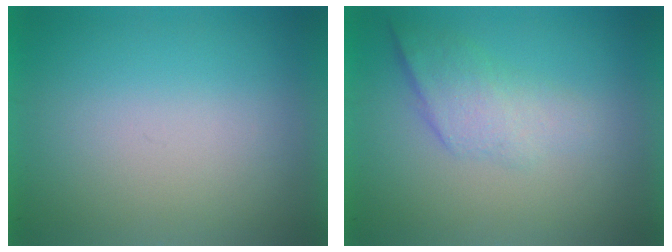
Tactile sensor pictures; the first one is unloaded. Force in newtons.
{"total": 2.2}